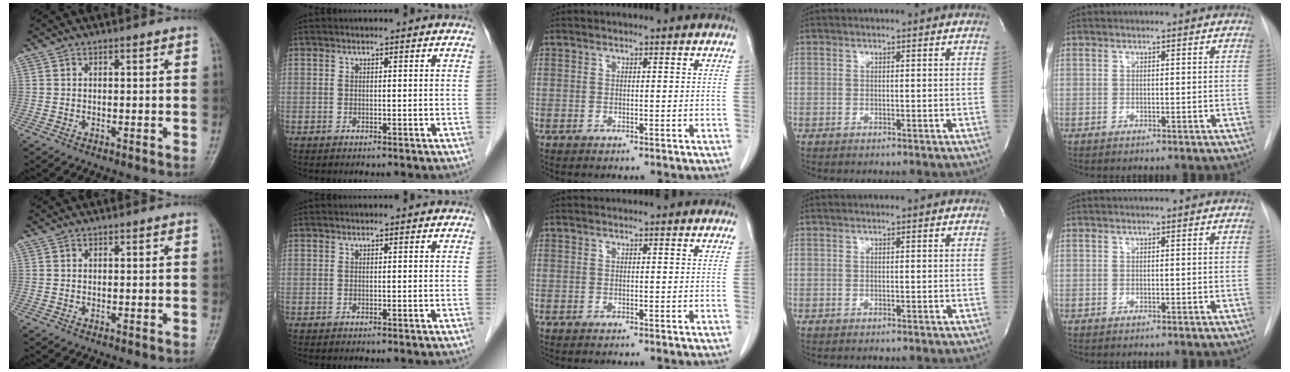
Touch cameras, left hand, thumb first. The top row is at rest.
{}